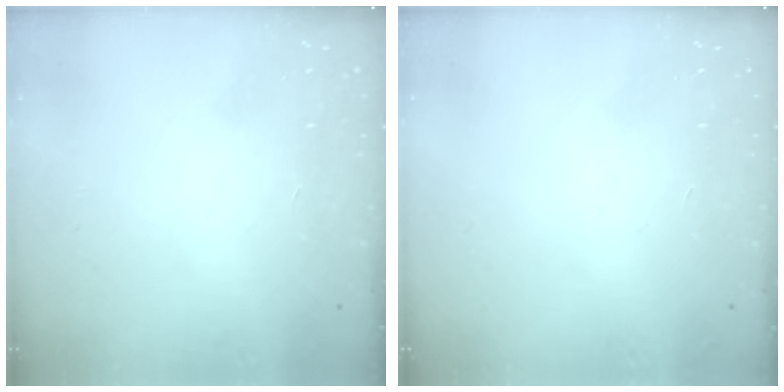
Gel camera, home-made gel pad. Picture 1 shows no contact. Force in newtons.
{"total": 0.0}